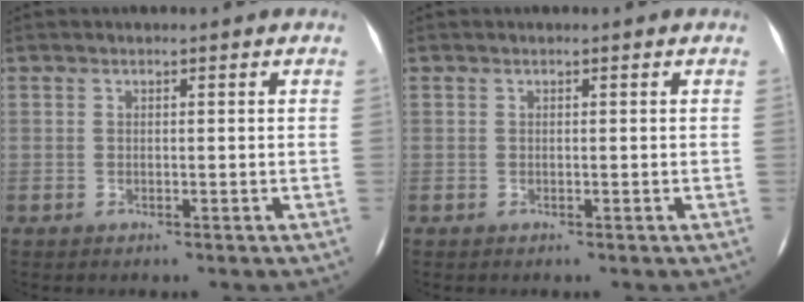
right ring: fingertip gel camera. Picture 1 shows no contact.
{"total": 0.0}